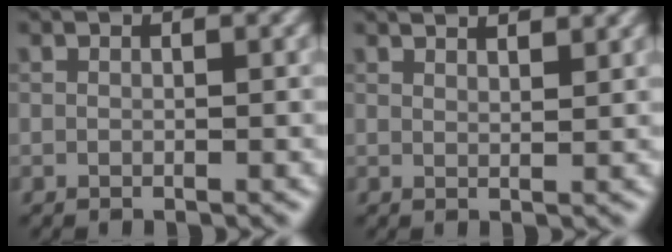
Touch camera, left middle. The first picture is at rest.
{"total": 3.4, "force": [2.8, 1.0, 1.6], "torque": [0.000, 0.016, 0.015]}